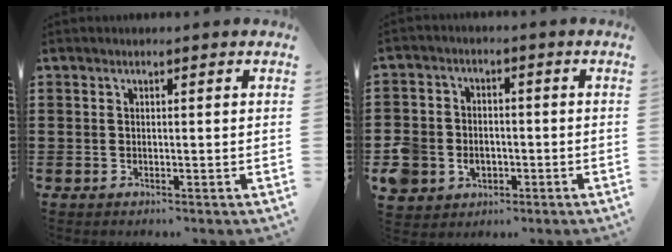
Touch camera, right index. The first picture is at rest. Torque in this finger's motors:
{"motor_torque": [2.00, -0.01, 0.14, 0.04]}